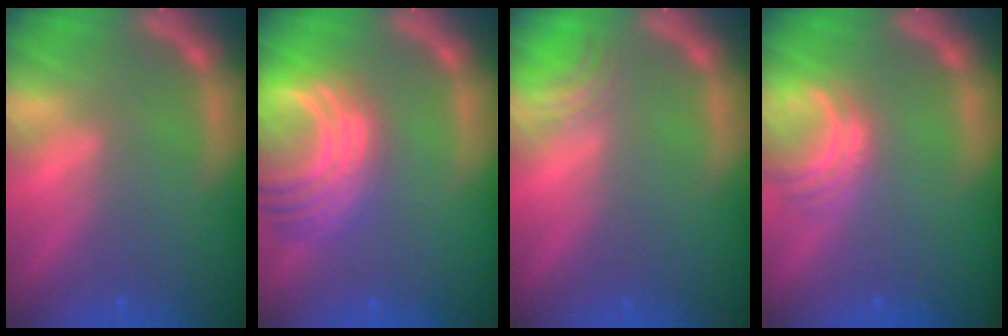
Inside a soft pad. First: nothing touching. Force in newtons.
{"total": 10.0}
{"total": 2.0}
{"total": 3.4}